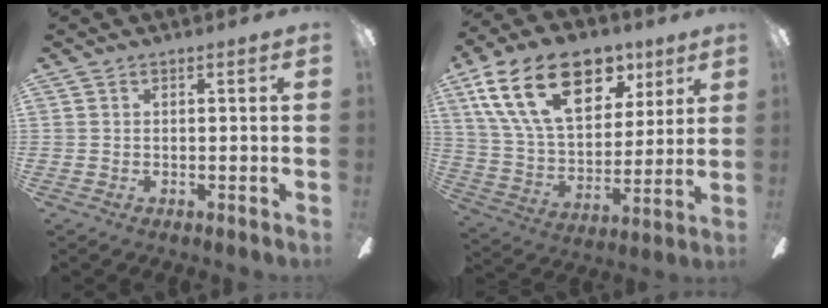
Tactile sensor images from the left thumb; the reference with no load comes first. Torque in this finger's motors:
{"motor_torque": [2.19, 1.88, 1.74, -1.02, 0.17]}